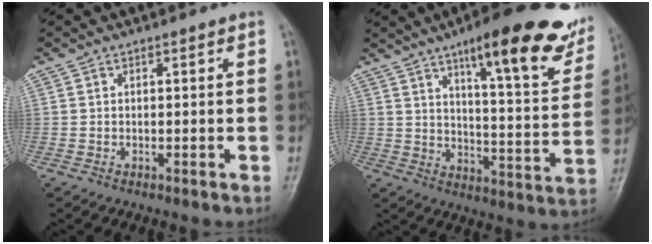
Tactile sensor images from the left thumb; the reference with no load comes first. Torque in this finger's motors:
{"motor_torque": [1.10, 1.08, 1.47, -1.30, 0.12]}